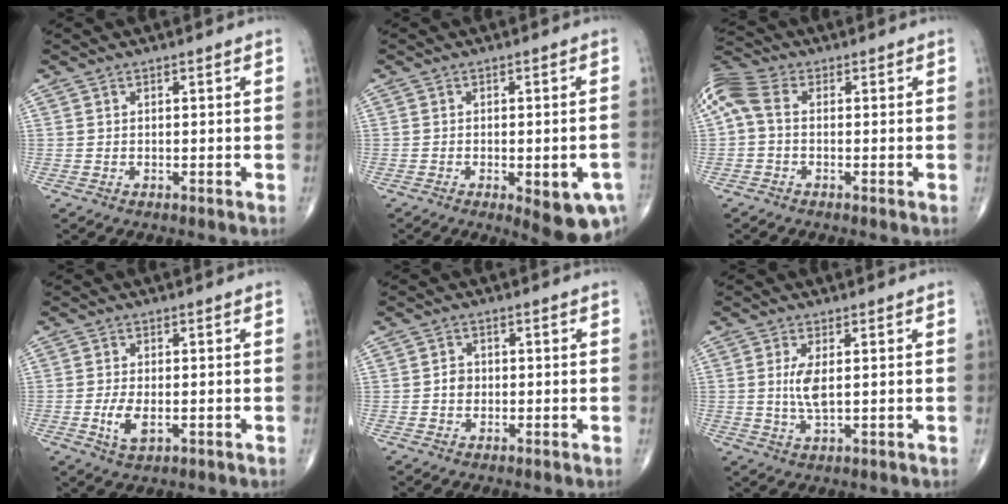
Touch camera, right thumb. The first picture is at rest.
{"total": 9.6, "force": [-3.6, 3.1, 8.4], "torque": [-0.094, 0.000, -0.037]}
{"total": 7.8, "force": [0.2, 5.0, 5.9], "torque": [-0.142, 0.022, -0.006]}
{"total": 4.2, "force": [-1.1, 1.9, 3.5], "torque": [-0.072, -0.008, -0.018]}
{"total": 2.1, "force": [-0.2, 1.8, 1.0], "torque": [-0.007, 0.006, -0.006]}
{"total": 4.3, "force": [0.6, 1.4, 4.0], "torque": [-0.090, -0.011, 0.015]}